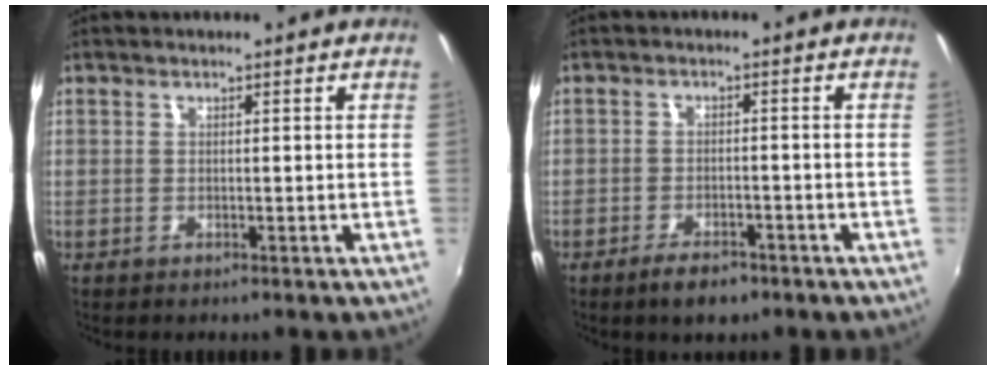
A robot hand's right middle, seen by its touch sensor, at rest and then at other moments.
{"total": 5.0, "force": [-3.6, 2.0, 2.8], "torque": [-0.068, -0.008, -0.061]}